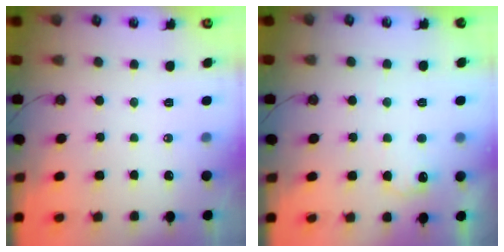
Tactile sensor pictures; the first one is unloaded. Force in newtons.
{"total": 7.4, "press": 7.4, "slide": 0.5}